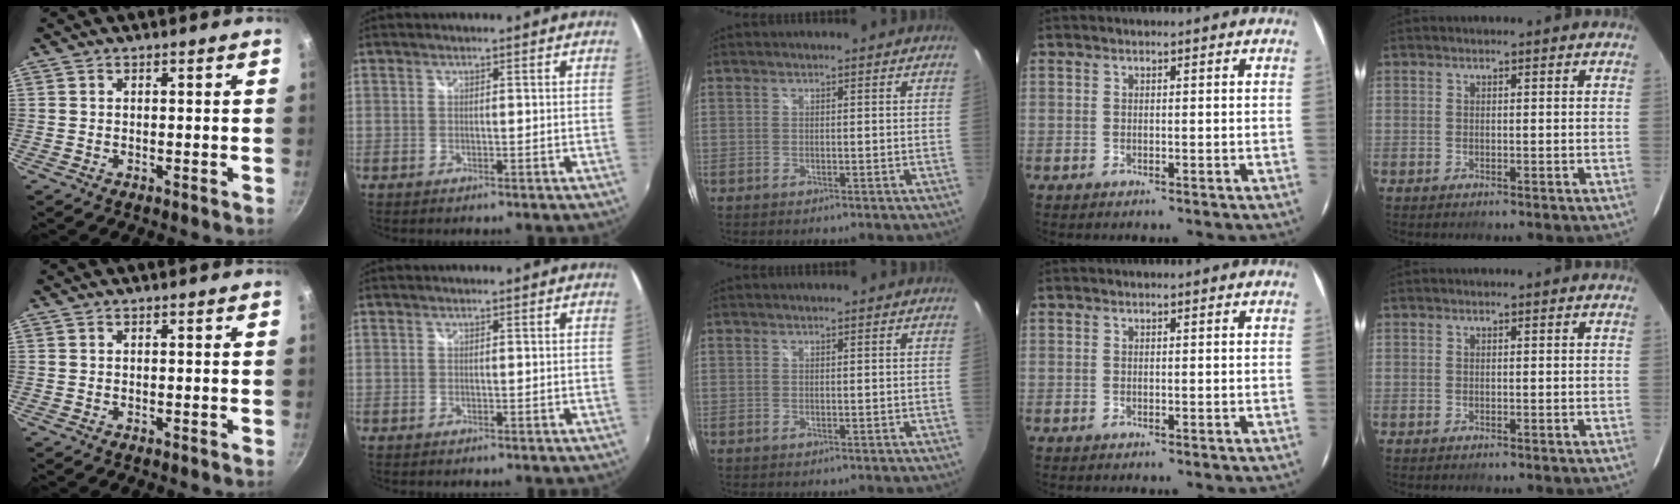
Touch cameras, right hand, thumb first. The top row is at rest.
{}